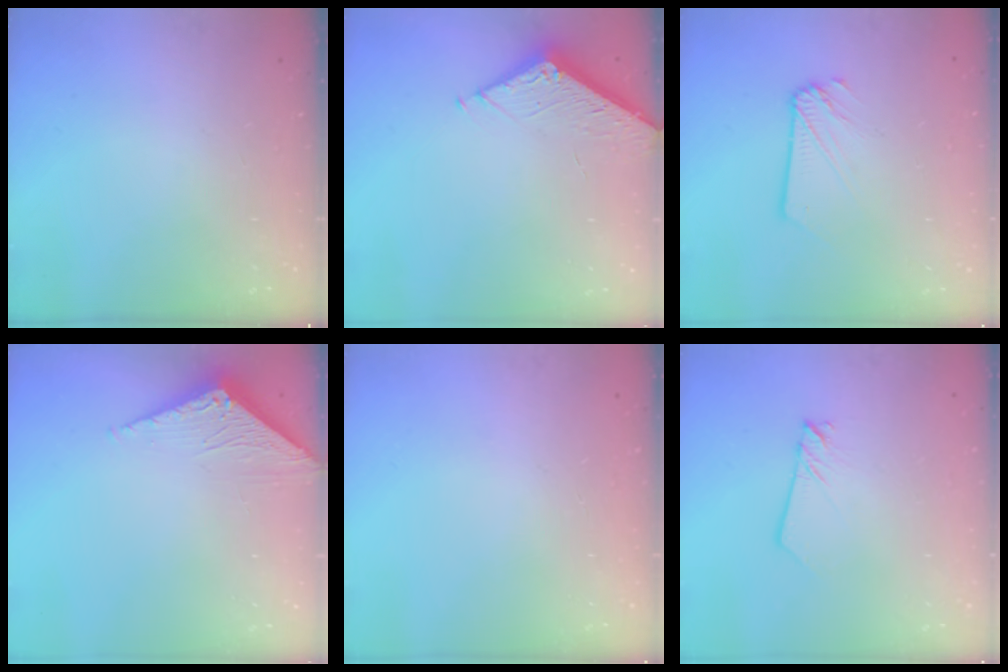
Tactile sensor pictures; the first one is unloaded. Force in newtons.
{"total": 4.6, "press": 4.6, "slide": 0.5}
{"total": 2.5, "press": 2.5, "slide": 0.1}
{"total": 3.3, "press": 3.3, "slide": 0.2}
{"total": 0.0}
{"total": 2.5, "press": 2.5, "slide": 0.1}